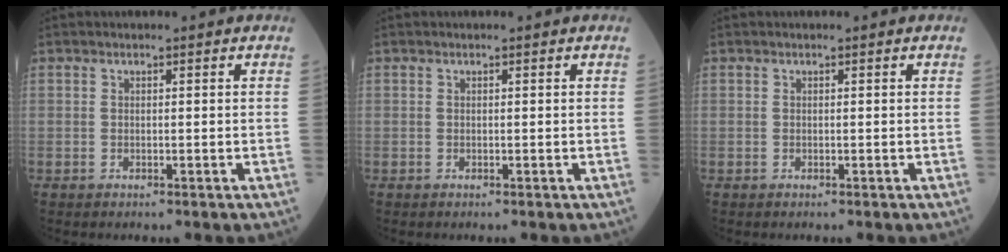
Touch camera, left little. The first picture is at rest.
{"total": 0.0}
{"total": 0.0}